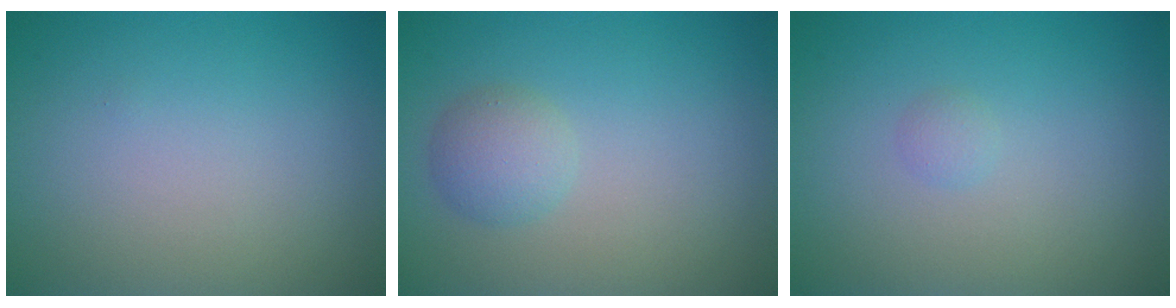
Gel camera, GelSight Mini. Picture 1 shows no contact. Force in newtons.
{"total": 2.2, "press": 2.2, "slide": 0.2}
{"total": 0.7, "press": 0.7, "slide": 0.0}